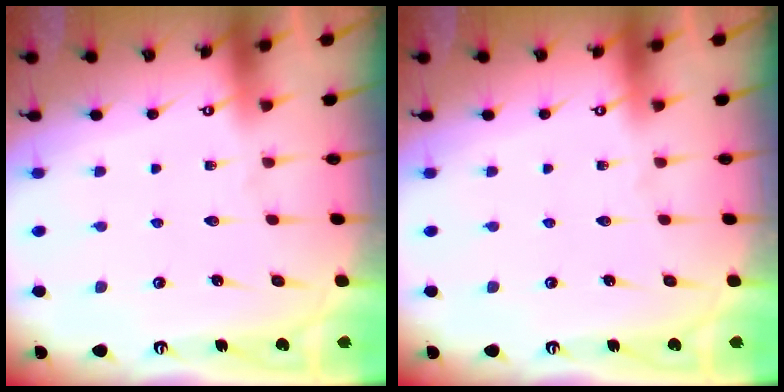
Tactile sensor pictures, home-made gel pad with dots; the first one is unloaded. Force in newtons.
{"total": 0.0}